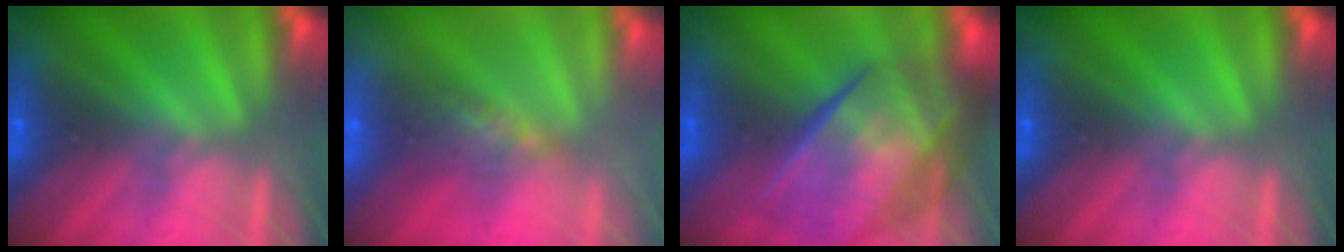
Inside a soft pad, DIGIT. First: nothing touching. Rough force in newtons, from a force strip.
{"total": 8.5}
{"total": 7.4}
{"total": 0.0}